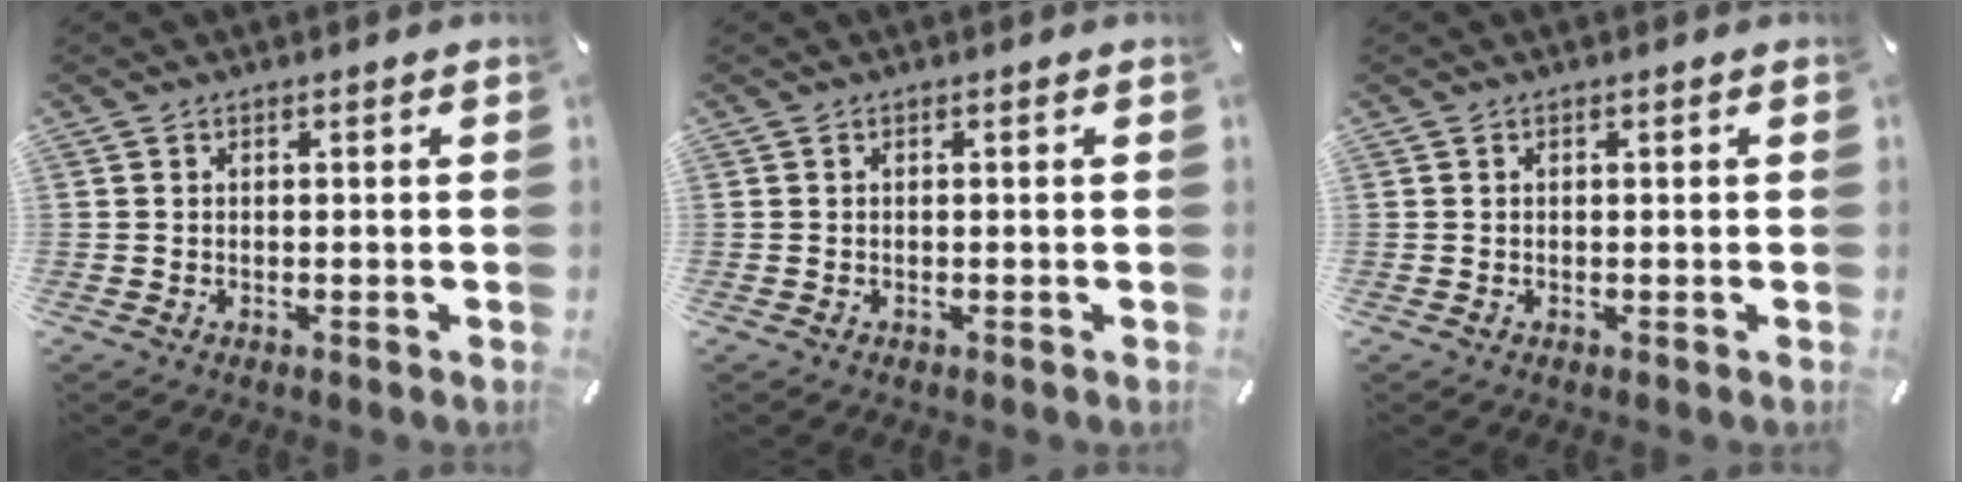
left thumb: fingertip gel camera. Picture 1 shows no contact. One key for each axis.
{"total": 0.0}
{"total": 0.0}